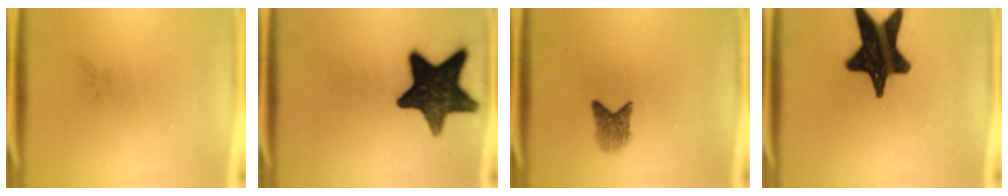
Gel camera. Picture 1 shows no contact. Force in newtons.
{"total": 15.9}
{"total": 2.8}
{"total": 18.6}